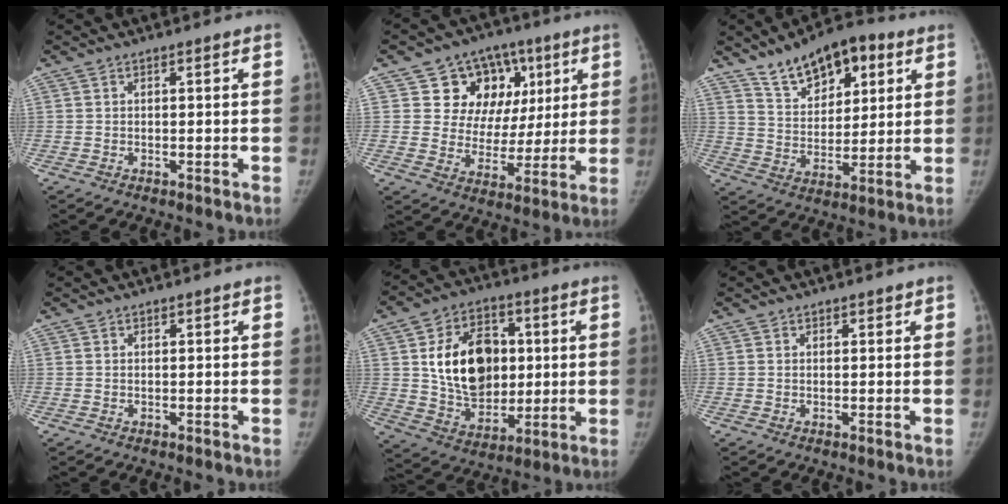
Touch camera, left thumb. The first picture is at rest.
{"total": 15.4, "force": [6.0, 12.5, 6.7], "torque": [-0.042, -0.002, 0.099]}
{"total": 14.6, "force": [8.4, 7.8, 9.0], "torque": [-0.100, -0.032, 0.141]}
{"total": 0.0}
{"total": 18.7, "force": [2.9, 13.3, 12.8], "torque": [-0.162, -0.007, 0.057]}
{"total": 0.9, "force": [0.7, 0.5, 0.1], "torque": [0.009, -0.004, 0.007]}